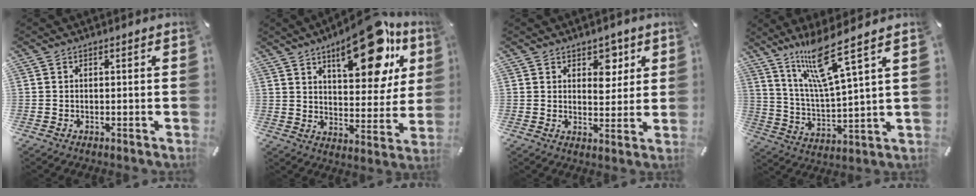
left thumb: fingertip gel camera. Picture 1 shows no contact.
{"total": 22.2, "force": [12.3, 10.1, 15.5], "torque": [-0.206, -0.066, 0.195]}
{"total": 6.6, "force": [3.1, 4.6, 3.5], "torque": [-0.035, -0.010, 0.047]}
{"total": 14.2, "force": [9.9, 1.4, 10.1], "torque": [-0.211, -0.043, 0.164]}